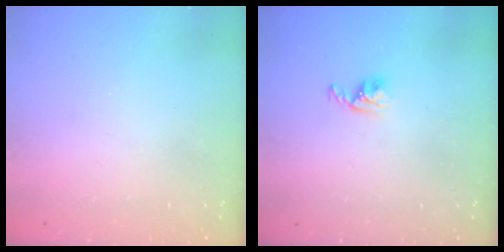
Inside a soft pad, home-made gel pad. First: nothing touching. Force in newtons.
{"total": 3.7, "press": 3.6, "slide": 0.6}